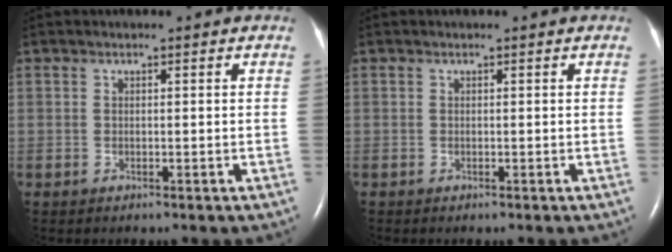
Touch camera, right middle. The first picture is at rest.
{"total": 0.0}